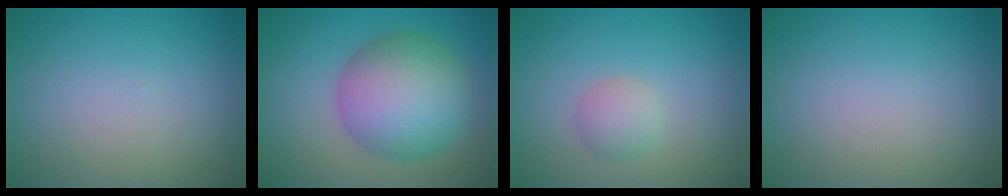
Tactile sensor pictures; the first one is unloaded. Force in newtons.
{"total": 9.4, "press": 9.4, "slide": 0.1}
{"total": 1.8, "press": 1.8, "slide": 0.1}
{"total": 0.0}